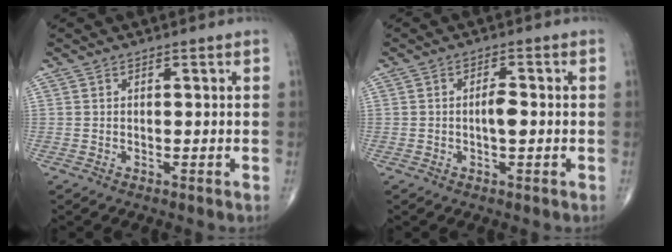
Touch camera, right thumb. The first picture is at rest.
{"total": 3.2, "force": [-0.3, 1.2, 2.9], "torque": [-0.050, 0.004, -0.009]}